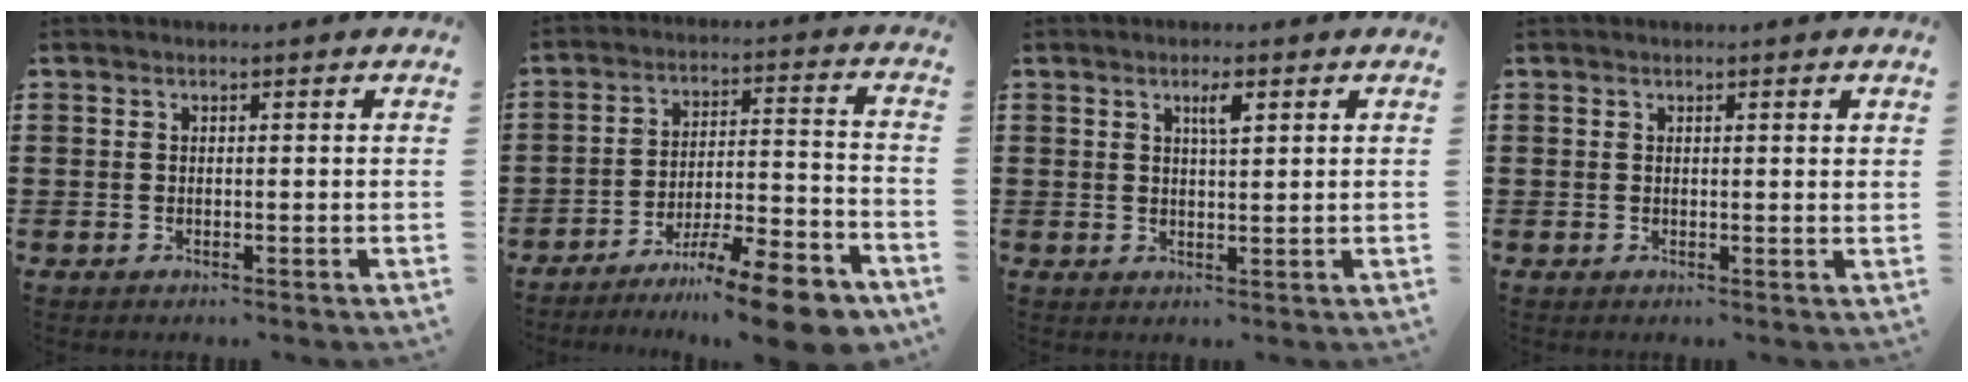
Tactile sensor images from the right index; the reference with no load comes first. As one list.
[{"total": 12.1, "force": [-9.7, 1.4, 7.1], "torque": [-0.101, 0.032, -0.178]}, {"total": 2.5, "force": [1.2, 0.5, 2.2], "torque": [-0.037, 0.001, 0.017]}, {"total": 0.6, "force": [0.3, 0.0, 0.5], "torque": [-0.009, 0.001, 0.006]}]